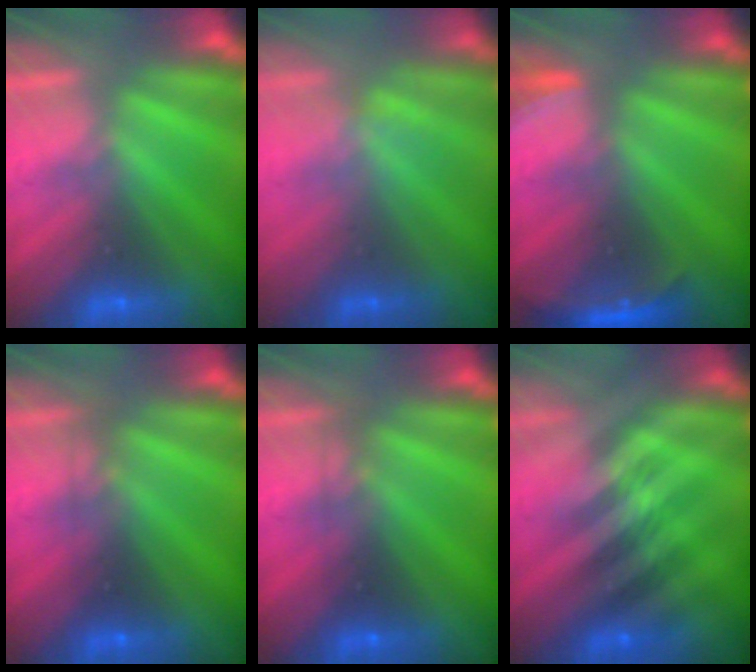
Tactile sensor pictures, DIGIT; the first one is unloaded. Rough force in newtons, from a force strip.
{"total": 2.4}
{"total": 2.8}
{"total": 2.3}
{"total": 2.3}
{"total": 2.3}